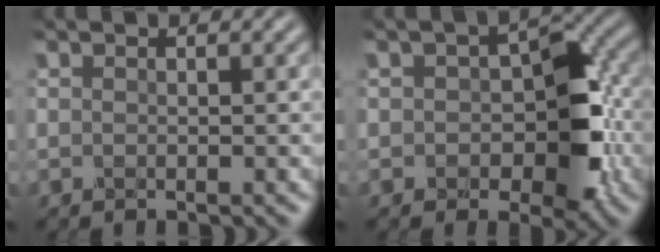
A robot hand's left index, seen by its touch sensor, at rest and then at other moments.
{"total": 6.6, "force": [-1.0, 4.0, 5.2], "torque": [-0.062, 0.004, -0.019]}